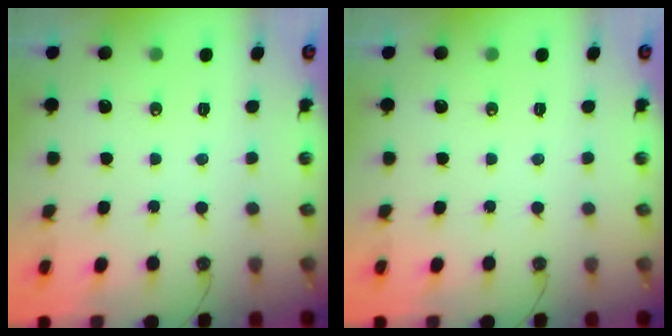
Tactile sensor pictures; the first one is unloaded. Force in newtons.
{"total": 0.0}